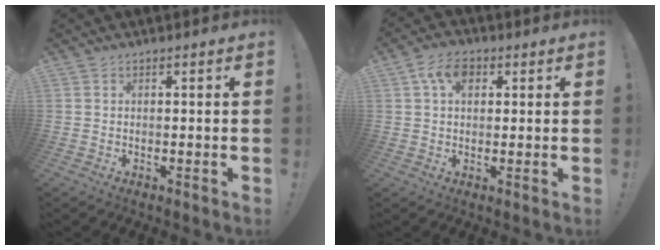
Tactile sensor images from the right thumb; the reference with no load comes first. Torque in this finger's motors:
{"motor_torque": [-0.41, 0.29, 0.51, 0.09, 0.00]}